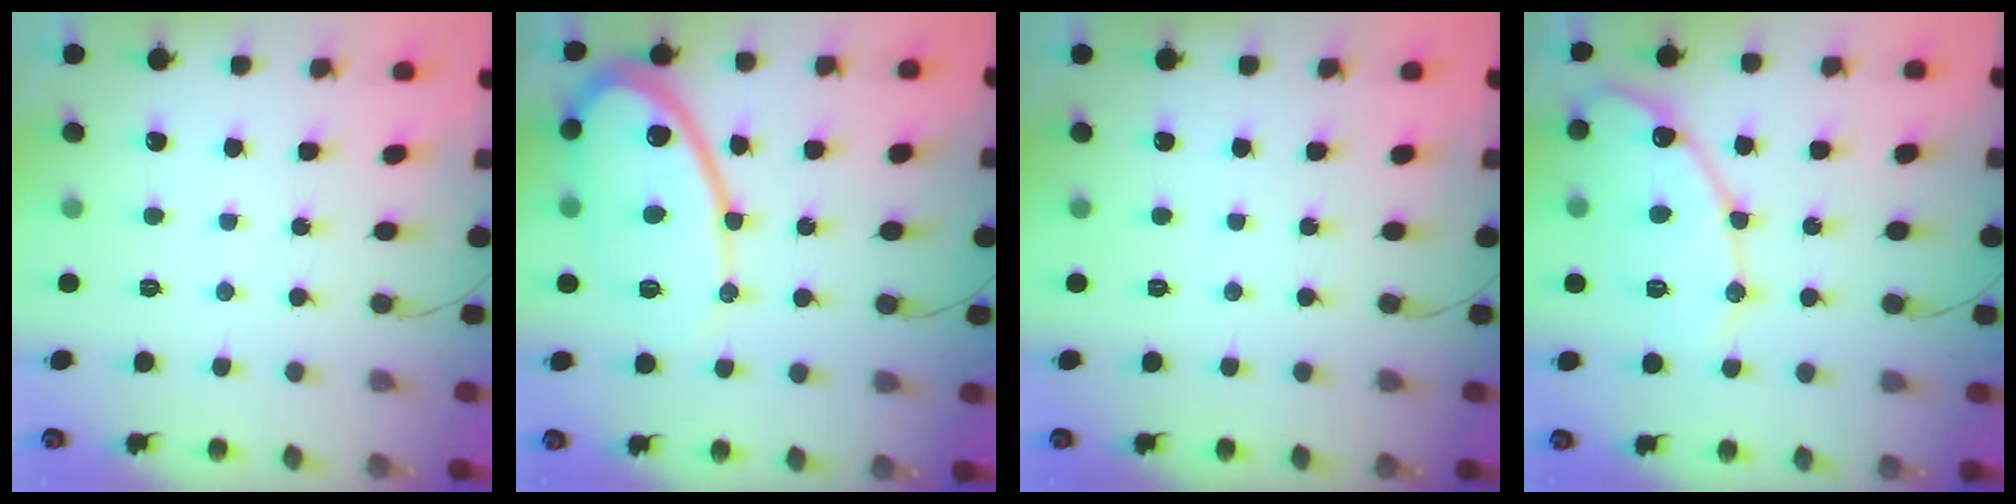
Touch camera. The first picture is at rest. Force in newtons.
{"total": 15.0, "press": 14.9, "slide": 1.2}
{"total": 0.0}
{"total": 14.7, "press": 14.6, "slide": 1.0}